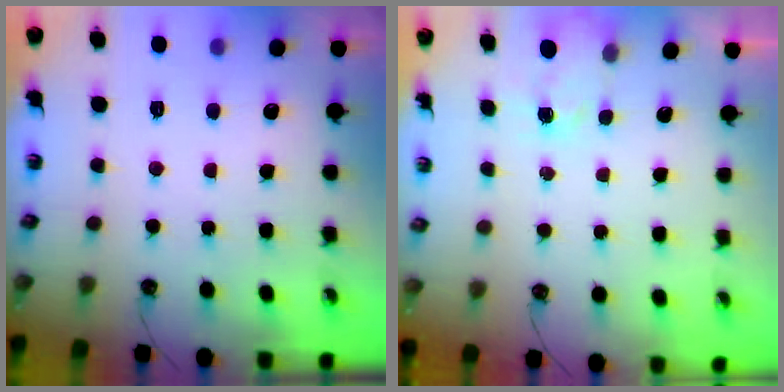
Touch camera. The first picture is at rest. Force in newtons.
{"total": 1.5, "press": 1.5, "slide": 0.2}